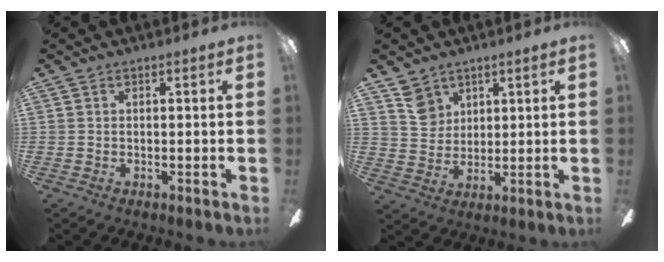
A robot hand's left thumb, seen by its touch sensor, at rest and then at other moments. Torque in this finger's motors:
{"motor_torque": [-0.04, -0.55, 0.07, 0.14, -0.02]}